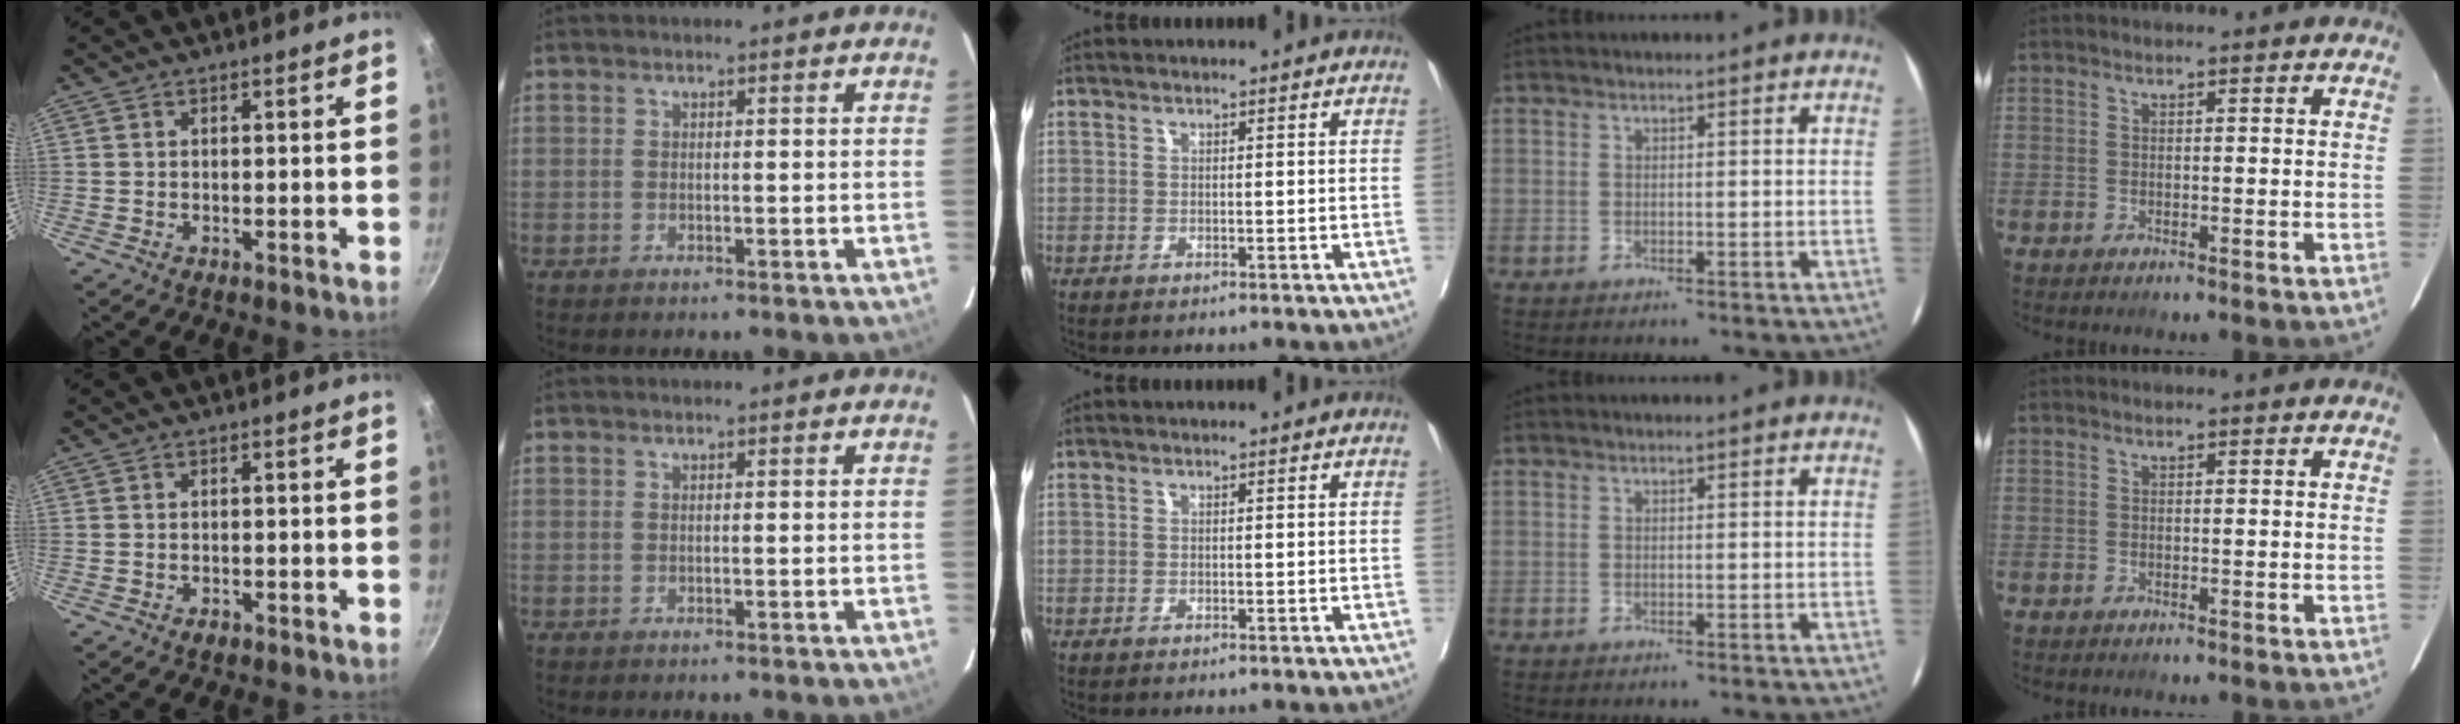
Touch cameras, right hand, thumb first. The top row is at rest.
{"thumb": {"total": 1.2, "force": [-0.8, 0.7, 0.6], "torque": [-0.011, 0.005, -0.011]}}